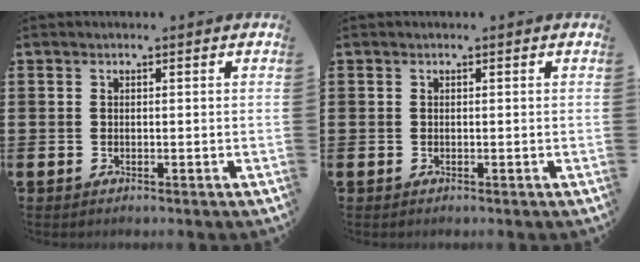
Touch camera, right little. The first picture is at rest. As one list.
[{"total": 0.0}]